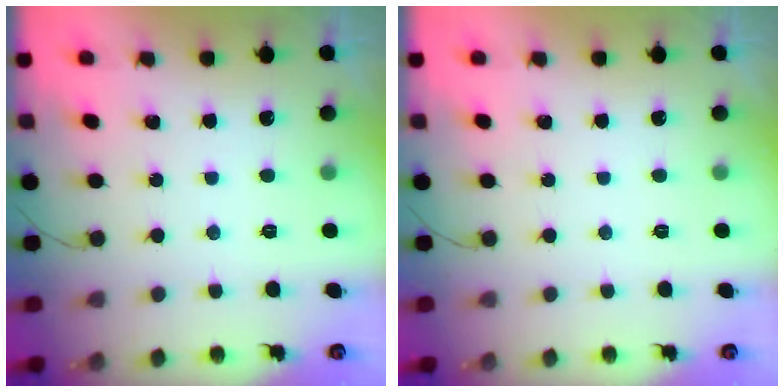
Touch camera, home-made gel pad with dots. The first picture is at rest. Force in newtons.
{"total": 0.0}